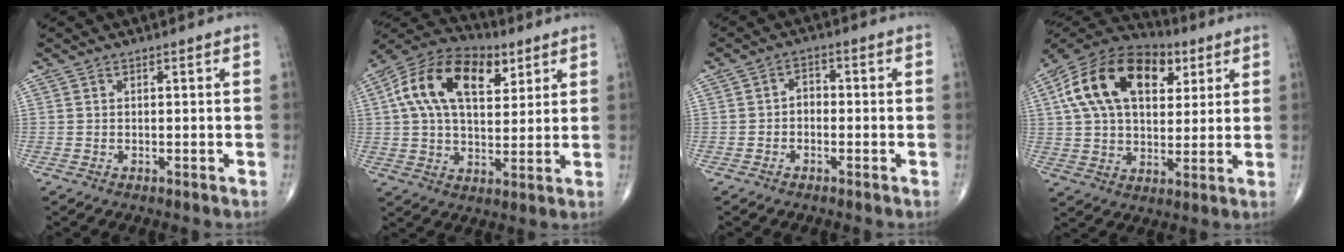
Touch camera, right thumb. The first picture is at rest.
{"total": 17.9, "force": [6.3, 10.4, 13.1], "torque": [-0.213, 0.002, 0.100]}
{"total": 2.6, "force": [-0.7, 2.0, 1.6], "torque": [-0.011, 0.017, -0.023]}
{"total": 21.3, "force": [7.3, 13.1, 15.2], "torque": [-0.253, 0.010, 0.116]}